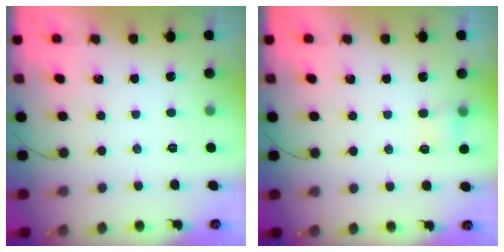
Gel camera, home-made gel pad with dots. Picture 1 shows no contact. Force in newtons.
{"total": 3.8, "press": 3.6, "slide": 1.1}